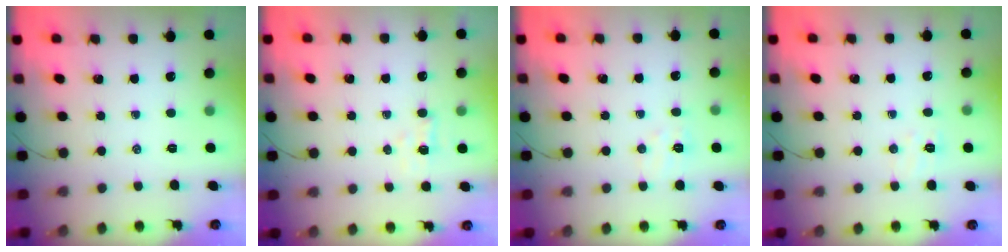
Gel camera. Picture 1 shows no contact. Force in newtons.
{"total": 2.1, "press": 2.0, "slide": 0.7}
{"total": 5.9, "press": 5.7, "slide": 1.4}
{"total": 5.0, "press": 4.8, "slide": 1.2}